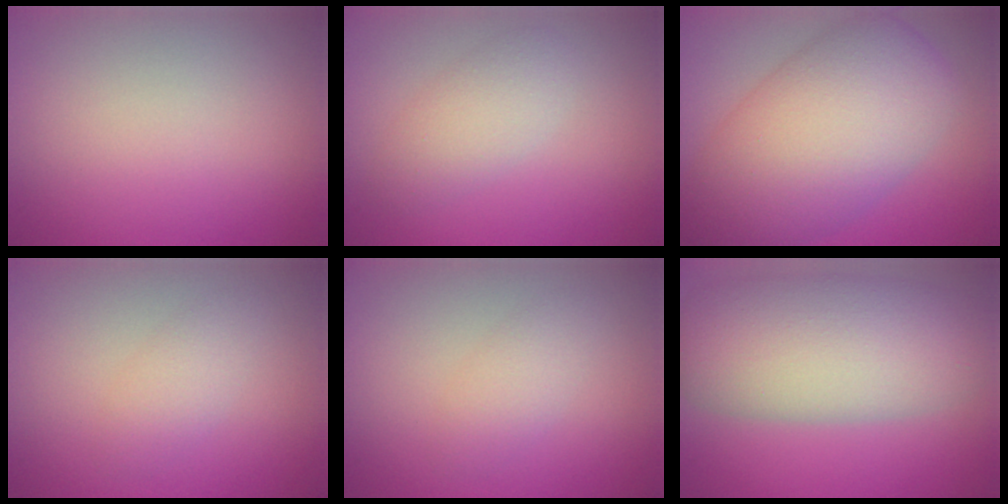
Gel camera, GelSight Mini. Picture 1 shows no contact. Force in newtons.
{"total": 2.7, "press": 2.7, "slide": 0.0}
{"total": 11.2, "press": 11.2, "slide": 0.4}
{"total": 1.8, "press": 1.8, "slide": 0.0}
{"total": 1.8, "press": 1.8, "slide": 0.0}
{"total": 9.1, "press": 9.1, "slide": 0.3}